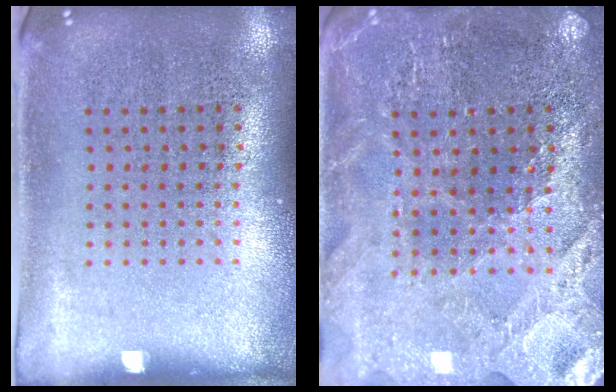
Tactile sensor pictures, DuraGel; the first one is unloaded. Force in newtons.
{"total": 2.8, "press": 2.7, "slide": 0.3}